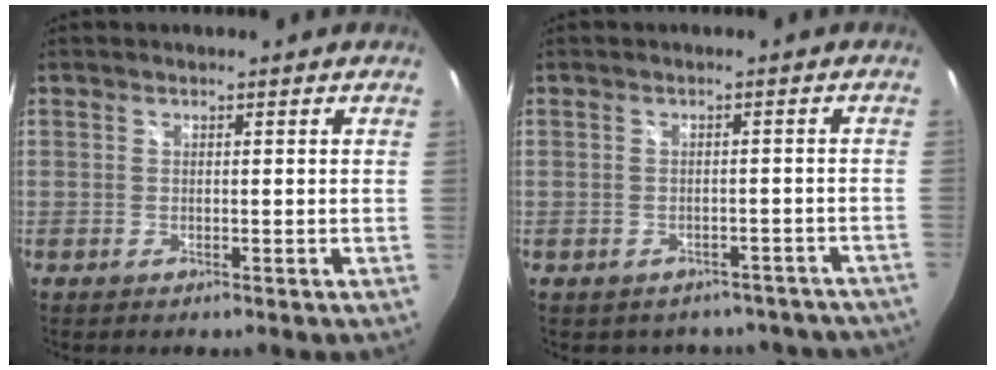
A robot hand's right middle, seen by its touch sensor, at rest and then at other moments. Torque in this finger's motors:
{"motor_torque": [1.09, -1.05, 0.05, 0.02]}